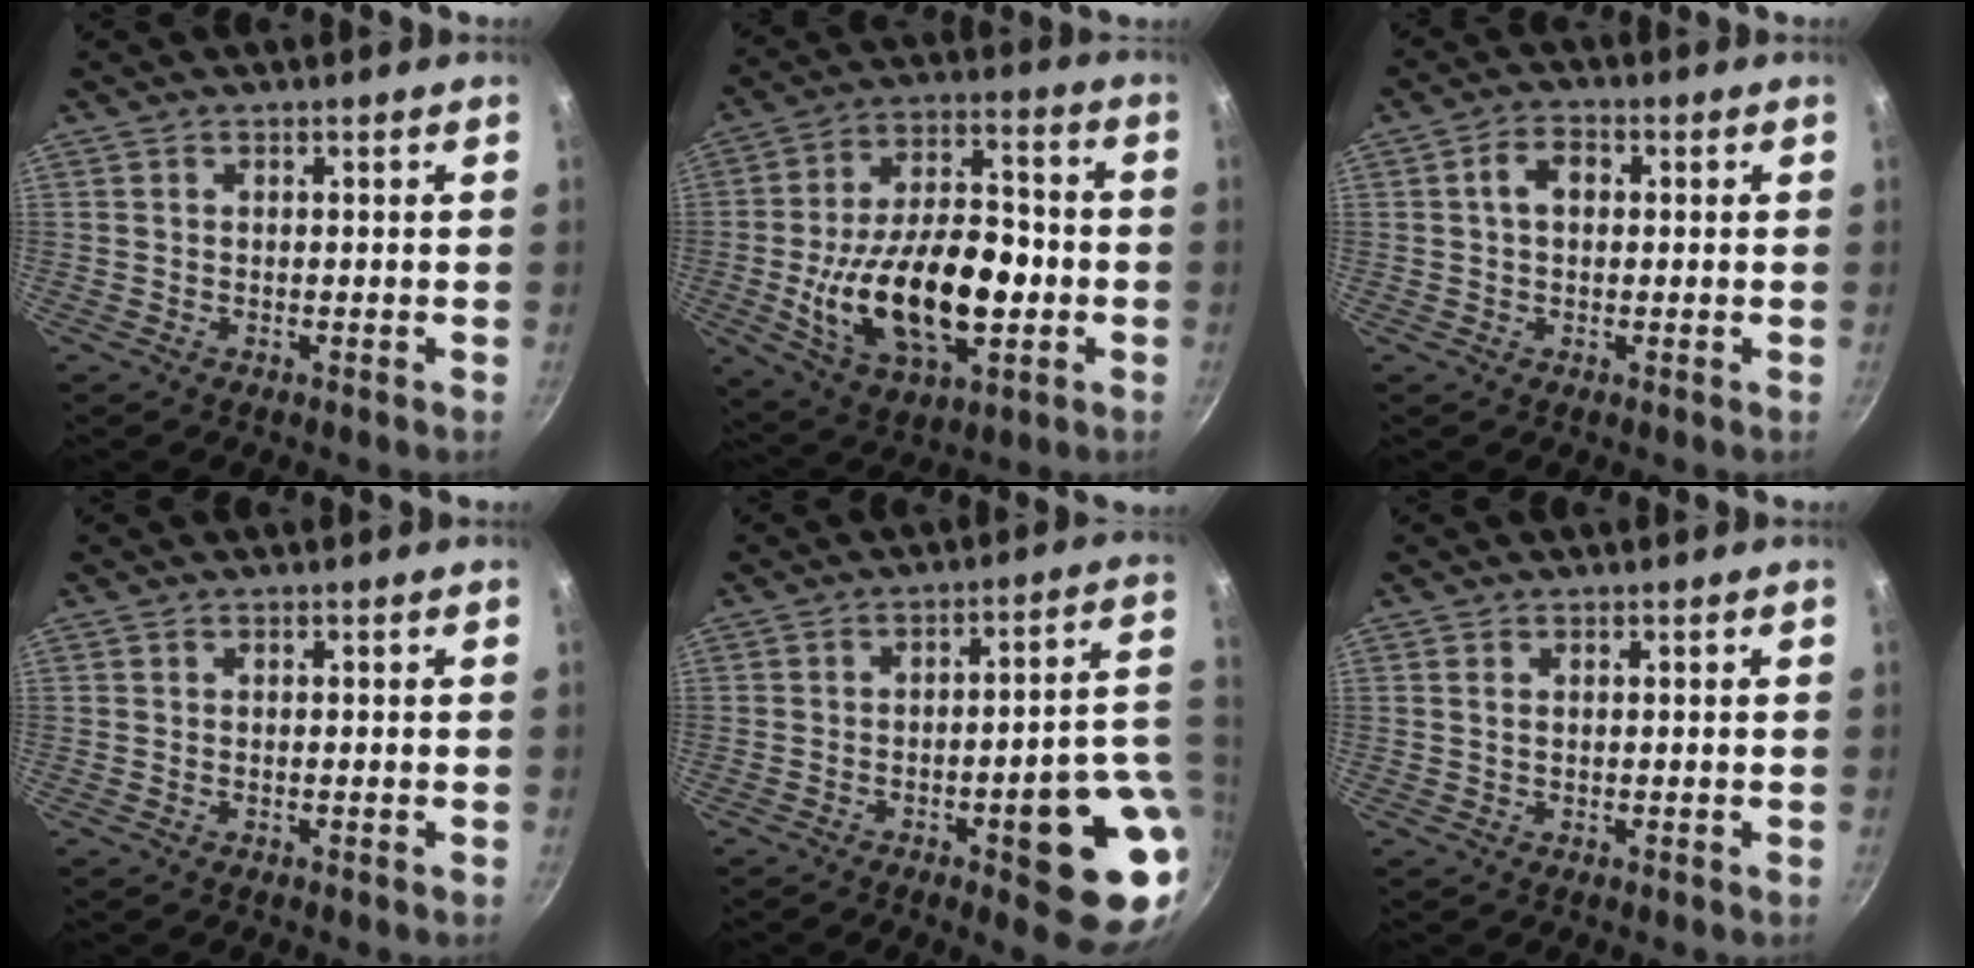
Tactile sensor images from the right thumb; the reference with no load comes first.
{"total": 23.6, "force": [-4.4, 13.1, 19.1], "torque": [-0.308, 0.030, -0.065]}
{"total": 4.6, "force": [0.7, 3.2, 3.2], "torque": [-0.042, 0.012, 0.005]}
{"total": 0.0}
{"total": 17.1, "force": [-3.8, 4.5, 16.0], "torque": [-0.162, 0.019, -0.048]}
{"total": 0.8, "force": [0.2, 0.4, 0.6], "torque": [-0.011, 0.000, 0.003]}